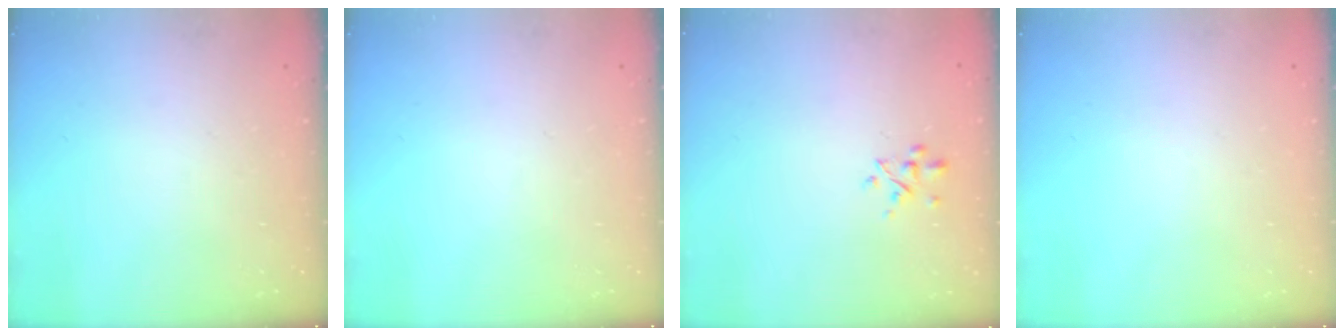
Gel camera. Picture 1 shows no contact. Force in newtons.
{"total": 0.0}
{"total": 2.8, "press": 2.7, "slide": 0.9}
{"total": 0.0}